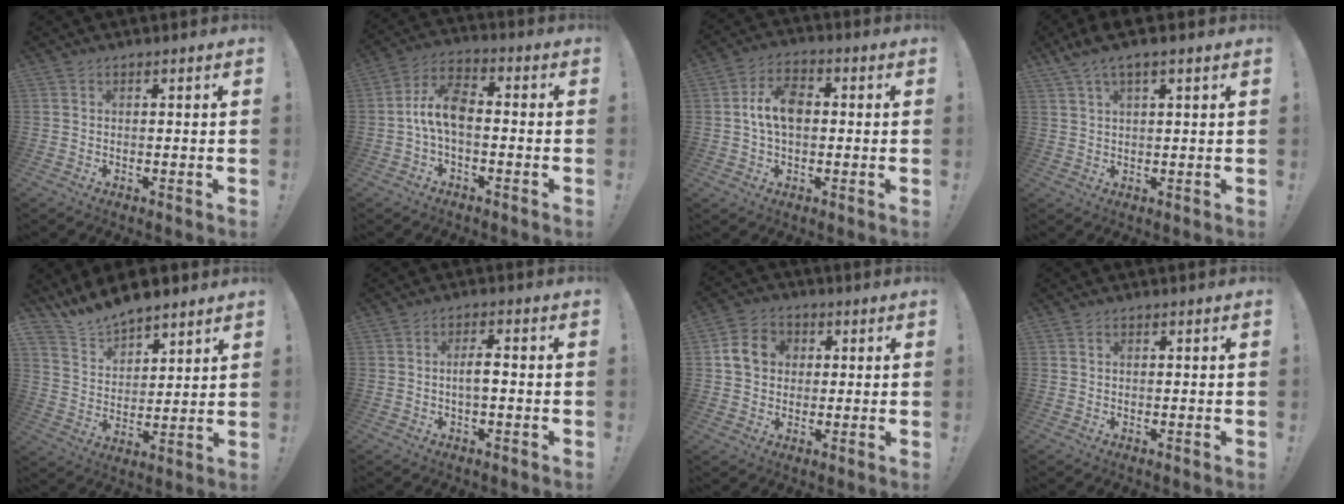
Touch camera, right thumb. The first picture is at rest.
{"total": 9.7, "force": [-1.3, 5.0, 8.2], "torque": [-0.172, 0.010, -0.020]}
{"total": 9.7, "force": [0.4, 6.0, 7.6], "torque": [-0.139, 0.015, 0.009]}
{"total": 5.0, "force": [3.1, 1.1, 3.7], "torque": [-0.072, -0.006, 0.057]}
{"total": 10.1, "force": [9.4, 3.1, 2.0], "torque": [-0.065, -0.071, 0.180]}
{"total": 4.1, "force": [-0.7, 1.2, 3.8], "torque": [-0.073, 0.003, -0.017]}
{"total": 9.2, "force": [1.8, 7.9, 4.3], "torque": [-0.070, 0.013, 0.040]}
{"total": 0.8, "force": [0.4, 0.6, 0.5], "torque": [-0.009, 0.001, 0.007]}